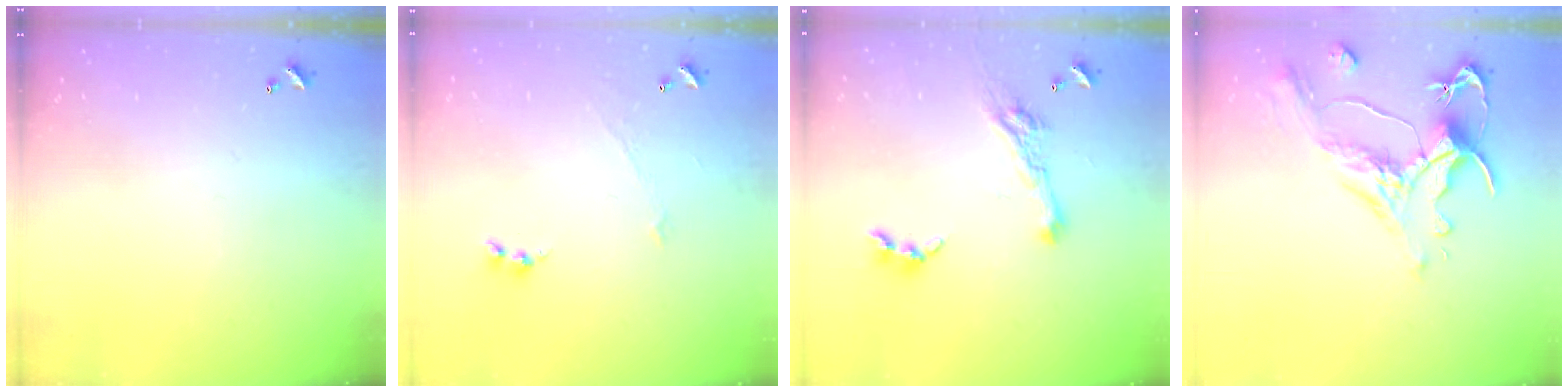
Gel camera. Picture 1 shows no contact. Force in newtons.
{"total": 1.9, "press": 1.8, "slide": 0.4}
{"total": 7.0, "press": 6.9, "slide": 1.1}
{"total": 1.6, "press": 0.4, "slide": 1.5}